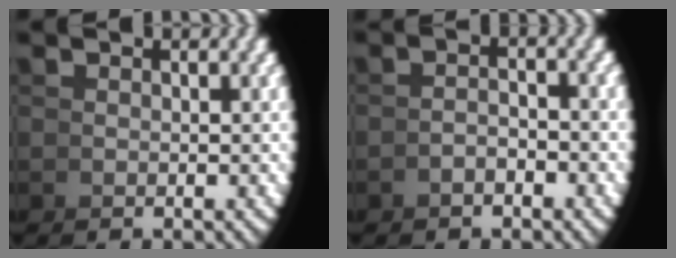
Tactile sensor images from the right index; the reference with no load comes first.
{"total": 1.5, "force": [-1.4, -0.3, 0.4], "torque": [0.012, 0.008, -0.029]}